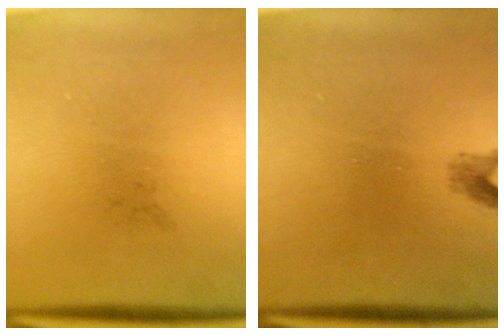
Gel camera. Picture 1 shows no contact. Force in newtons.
{"total": 1.2}